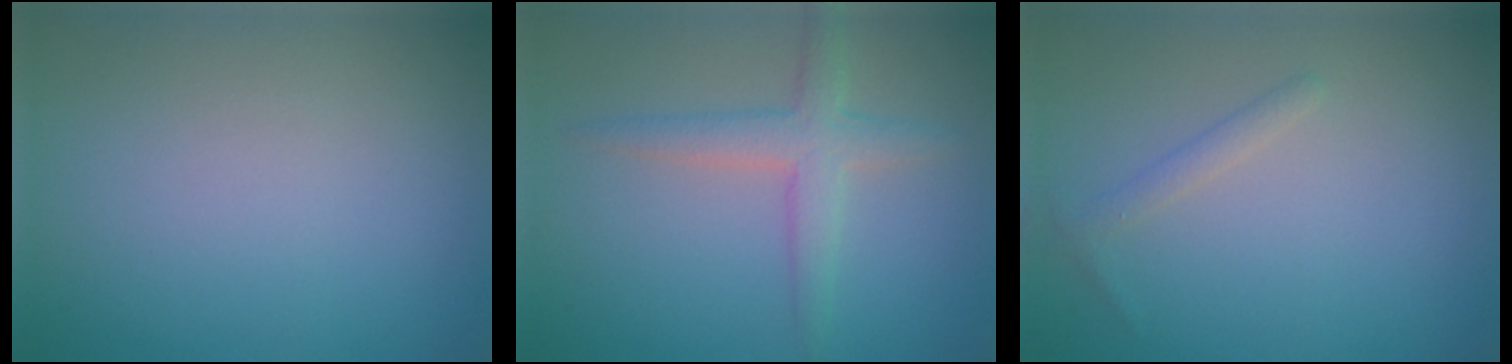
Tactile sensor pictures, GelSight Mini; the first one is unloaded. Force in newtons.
{"total": 3.0, "press": 3.0, "slide": 0.1}
{"total": 1.1, "press": 1.1, "slide": 0.1}